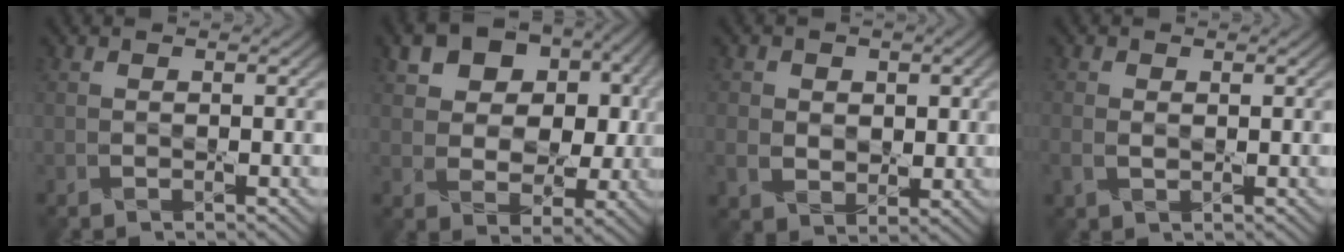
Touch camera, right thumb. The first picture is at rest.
{"total": 12.9, "force": [4.4, 8.9, 8.3], "torque": [-0.153, 0.004, 0.074]}
{"total": 5.1, "force": [0.9, 4.4, 2.5], "torque": [-0.068, -0.004, 0.012]}
{"total": 1.9, "force": [0.0, 1.3, 1.4], "torque": [-0.039, -0.003, 0.003]}